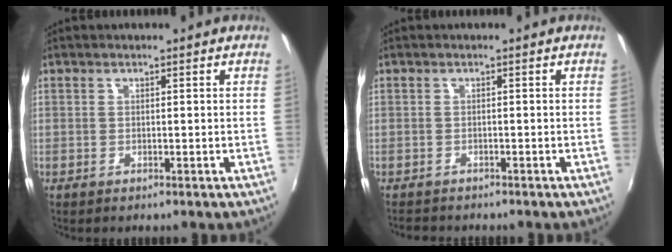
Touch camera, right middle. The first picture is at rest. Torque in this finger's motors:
{"motor_torque": [0.02, -0.04, -0.01, 0.00]}